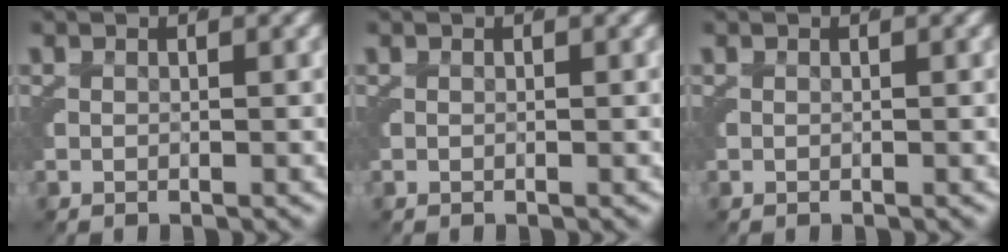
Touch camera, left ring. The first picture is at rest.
{"total": 0.0}
{"total": 0.0}